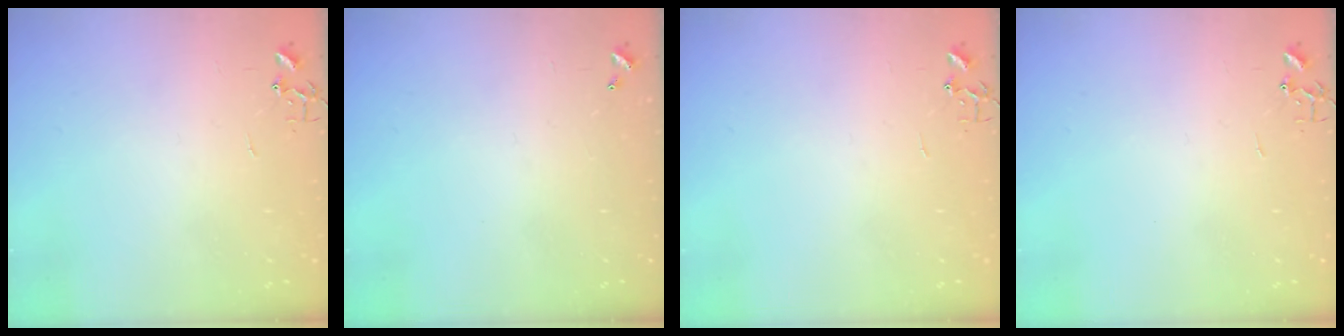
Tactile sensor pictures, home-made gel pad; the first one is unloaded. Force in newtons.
{"total": 0.0}
{"total": 0.0}
{"total": 0.0}